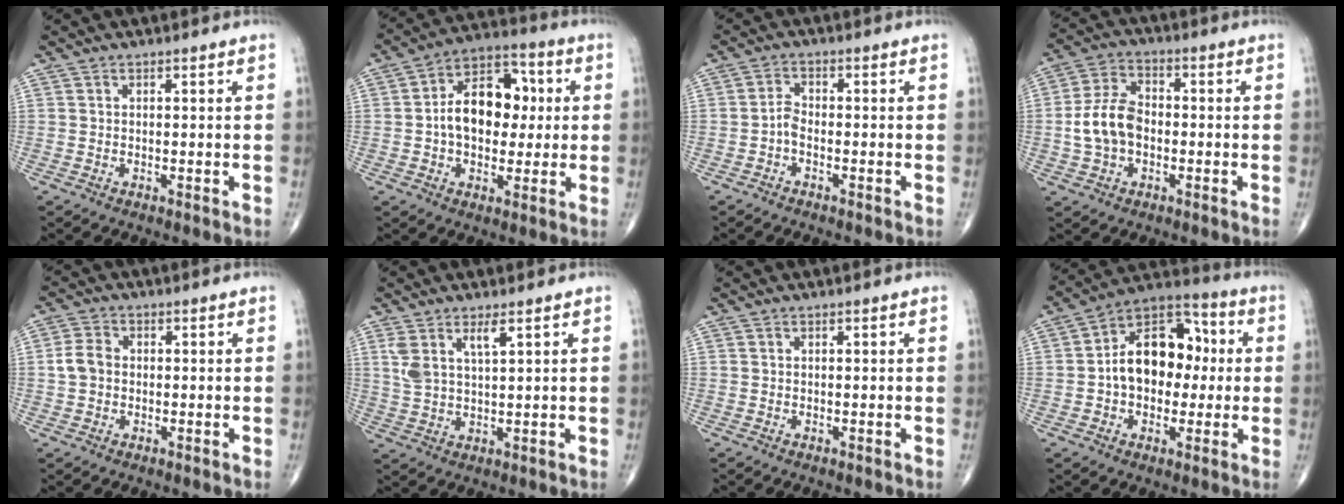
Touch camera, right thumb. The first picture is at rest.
{"total": 14.2, "force": [0.7, 9.4, 10.5], "torque": [-0.131, 0.028, 0.002]}
{"total": 2.3, "force": [-1.1, 1.1, 1.6], "torque": [-0.028, 0.012, -0.026]}
{"total": 9.5, "force": [-1.3, 6.4, 6.9], "torque": [-0.129, 0.026, -0.030]}
{"total": 4.1, "force": [-0.1, 3.3, 2.5], "torque": [-0.048, 0.011, -0.008]}
{"total": 5.4, "force": [2.8, 1.7, 4.4], "torque": [-0.093, -0.011, 0.063]}
{"total": 0.0}
{"total": 15.9, "force": [0.6, 10.7, 11.8], "torque": [-0.143, 0.039, -0.001]}